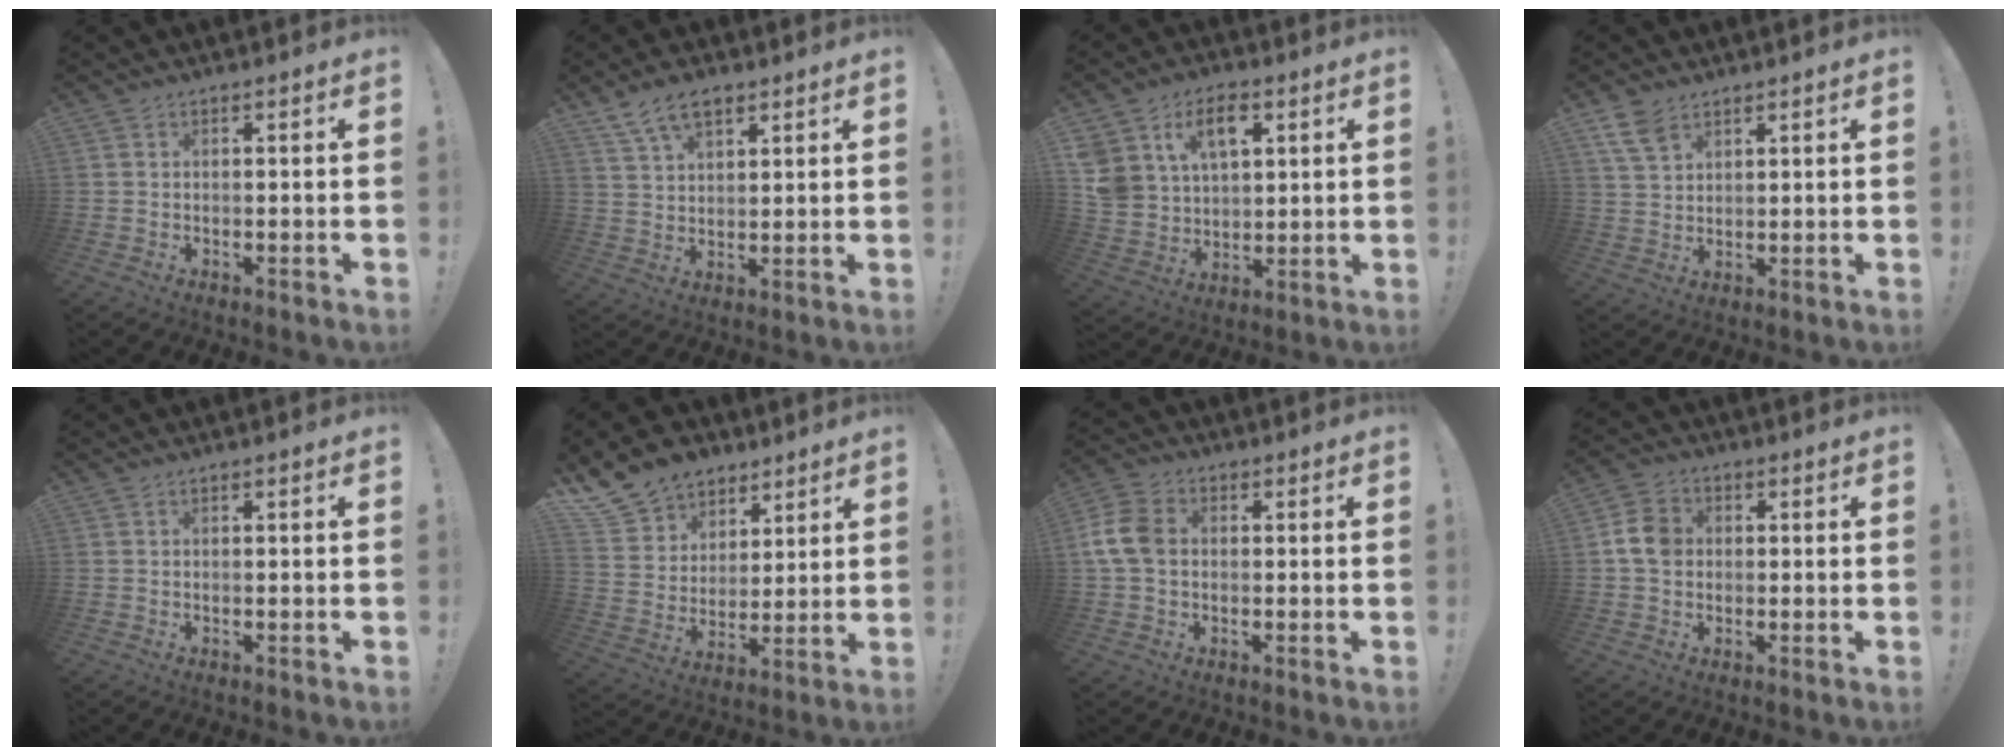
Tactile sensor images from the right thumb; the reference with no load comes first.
{"total": 8.3, "force": [5.5, 4.4, 4.3], "torque": [-0.078, -0.018, 0.106]}
{"total": 12.2, "force": [6.0, 8.6, 6.3], "torque": [-0.102, -0.027, 0.116]}
{"total": 6.9, "force": [4.5, 4.0, 3.4], "torque": [-0.062, -0.015, 0.089]}
{"total": 0.0}
{"total": 12.8, "force": [8.6, 8.9, 3.0], "torque": [-0.056, -0.060, 0.171]}
{"total": 9.5, "force": [0.4, 6.7, 6.6], "torque": [-0.142, 0.008, 0.011]}
{"total": 8.0, "force": [0.4, 6.4, 4.8], "torque": [-0.080, 0.013, 0.010]}